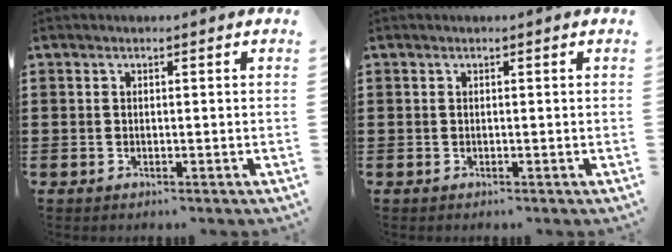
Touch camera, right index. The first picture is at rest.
{"total": 0.0}